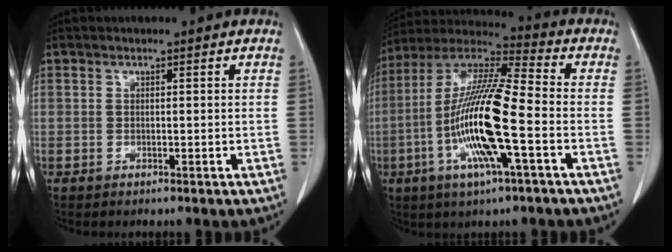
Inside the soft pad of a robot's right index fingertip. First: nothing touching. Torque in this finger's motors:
{"motor_torque": [2.10, -0.04, 0.59, 0.21]}